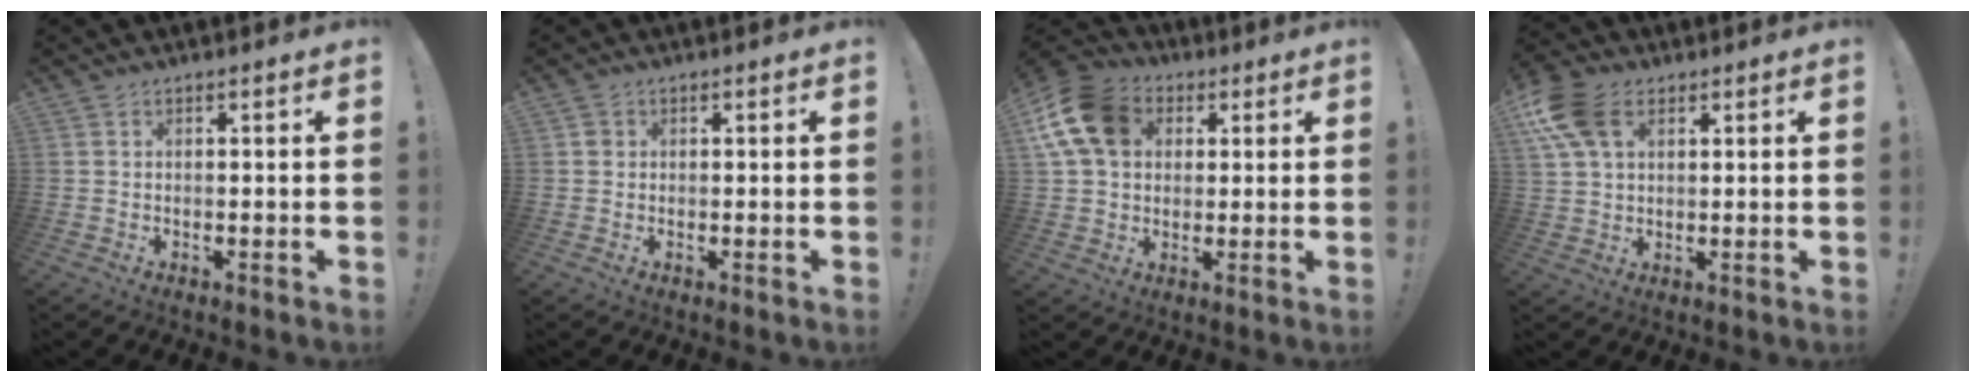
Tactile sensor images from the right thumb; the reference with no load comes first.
{"total": 1.1, "force": [0.2, 1.0, 0.2], "torque": [0.001, 0.001, 0.004]}
{"total": 15.0, "force": [4.3, 11.5, 8.5], "torque": [-0.159, -0.004, 0.088]}
{"total": 12.2, "force": [4.6, 7.9, 8.1], "torque": [-0.162, -0.002, 0.091]}